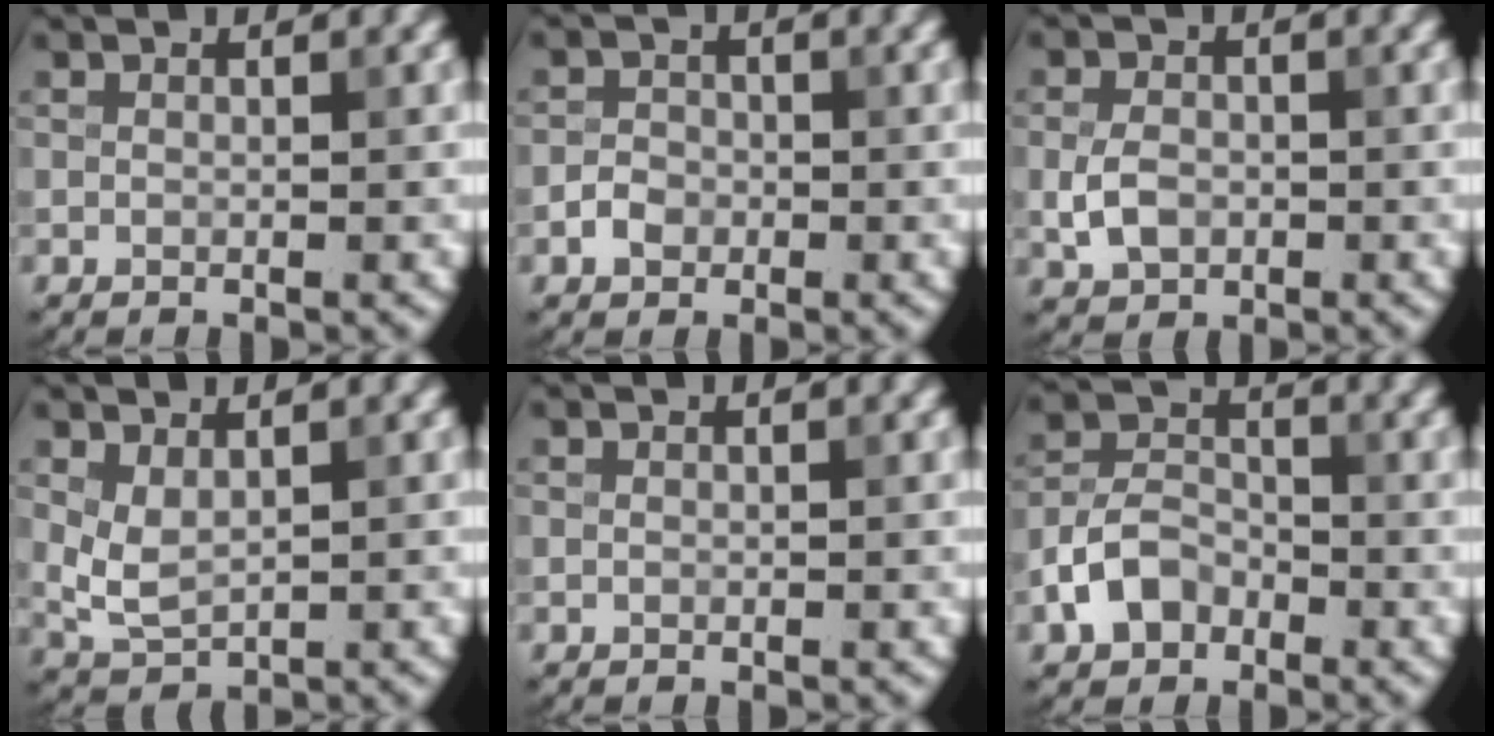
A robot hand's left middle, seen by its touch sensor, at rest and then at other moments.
{"total": 1.8, "force": [-0.7, 1.4, 0.7], "torque": [-0.009, 0.003, -0.018]}
{"total": 2.8, "force": [-0.6, 2.1, 1.9], "torque": [-0.038, -0.001, -0.014]}
{"total": 2.4, "force": [0.8, 1.4, 1.9], "torque": [-0.043, -0.002, 0.022]}
{"total": 0.0}
{"total": 4.1, "force": [-2.1, 2.9, 2.1], "torque": [-0.042, 0.006, -0.046]}